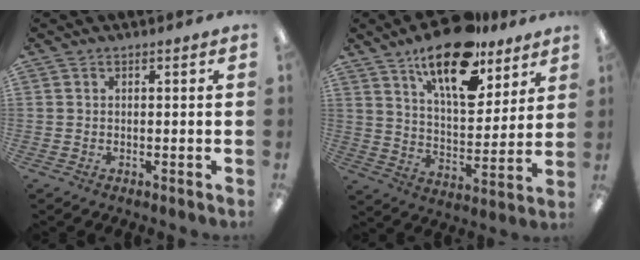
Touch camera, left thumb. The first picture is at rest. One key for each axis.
{"total": 18.2, "fx": 12.9, "fy": 7.4, "fz": 10.5, "tx": -0.172, "ty": -0.069, "tz": 0.218}